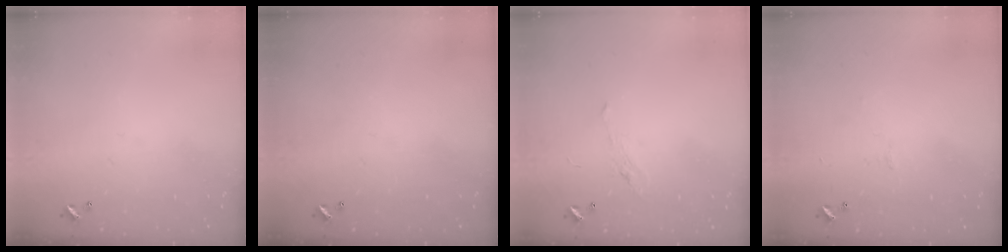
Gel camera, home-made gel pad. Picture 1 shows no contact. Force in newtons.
{"total": 0.0}
{"total": 2.2, "press": 2.1, "slide": 0.8}
{"total": 0.6, "press": 0.4, "slide": 0.5}